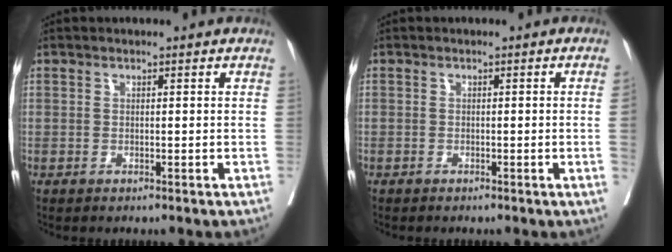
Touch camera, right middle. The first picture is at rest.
{"total": 1.2, "force": [-0.2, -0.5, 1.1], "torque": [-0.008, 0.001, -0.004]}